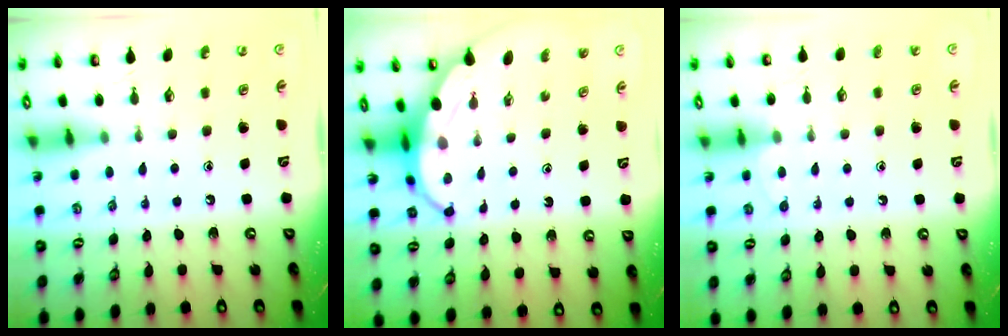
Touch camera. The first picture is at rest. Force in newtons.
{"total": 7.4, "press": 7.3, "slide": 0.8}
{"total": 3.7, "press": 3.7, "slide": 0.4}